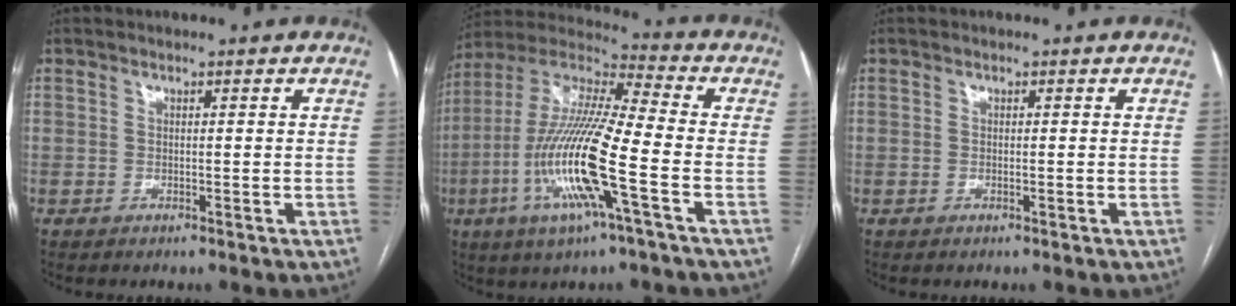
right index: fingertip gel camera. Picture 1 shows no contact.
{"total": 18.2, "force": [-5.4, 1.4, 17.3], "torque": [-0.358, -0.009, -0.106]}
{"total": 0.6, "force": [-0.1, 0.2, 0.6], "torque": [-0.013, -0.001, -0.001]}